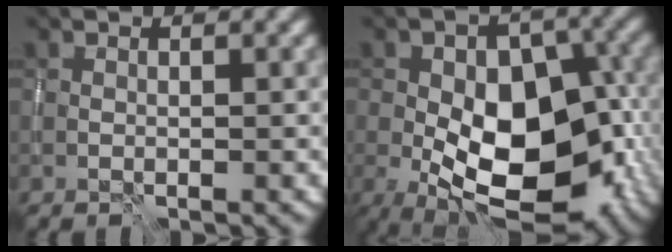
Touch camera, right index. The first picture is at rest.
{"total": 14.5, "force": [-3.9, 8.2, 11.3], "torque": [-0.163, -0.005, -0.058]}